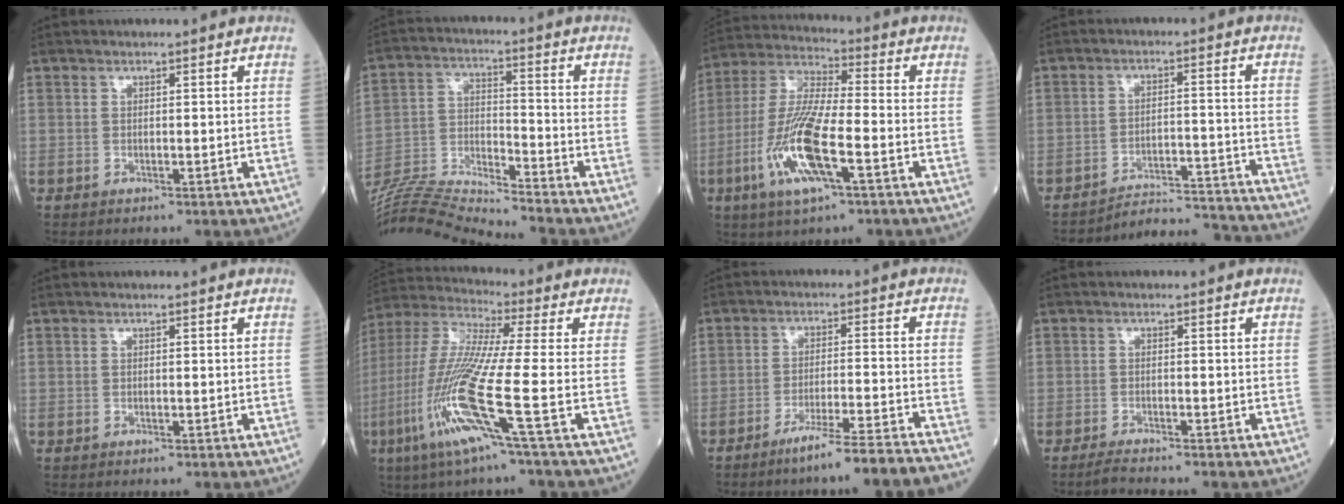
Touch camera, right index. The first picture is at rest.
{"total": 14.6, "force": [-14.1, -1.8, 3.1], "torque": [-0.059, 0.013, -0.260]}
{"total": 14.1, "force": [-5.0, 2.4, 12.9], "torque": [-0.274, -0.011, -0.095]}
{"total": 13.4, "force": [-13.3, -0.9, 0.7], "torque": [0.007, 0.016, -0.185]}
{"total": 0.0}
{"total": 15.3, "force": [-5.9, -1.2, 14.1], "torque": [-0.307, -0.025, -0.125]}
{"total": 11.3, "force": [-9.6, -1.9, 5.6], "torque": [-0.056, -0.015, -0.149]}
{"total": 2.6, "force": [-2.4, -0.4, 0.8], "torque": [-0.021, -0.006, -0.043]}